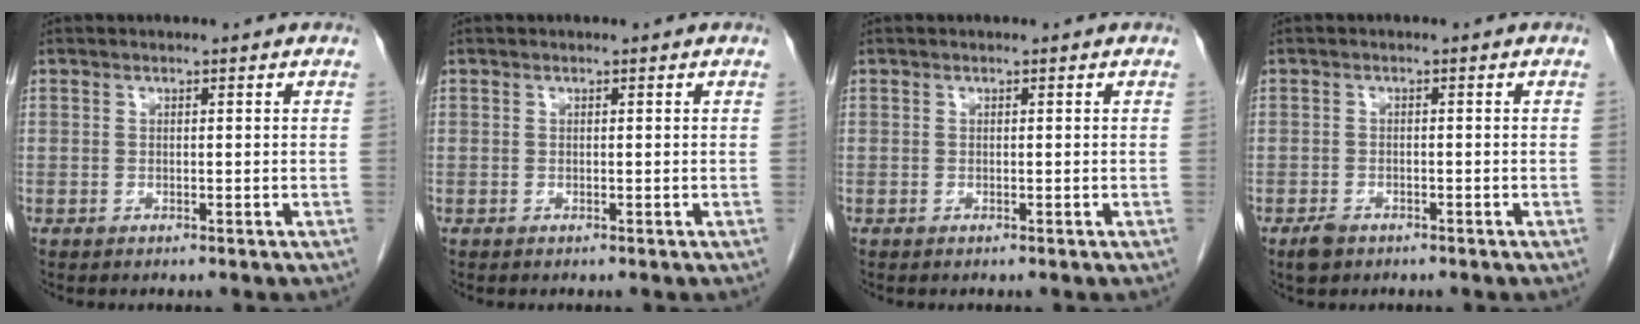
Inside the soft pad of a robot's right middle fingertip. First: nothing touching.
{"total": 0.0}
{"total": 0.0}
{"total": 2.2, "force": [-1.5, 1.2, 0.9], "torque": [-0.023, 0.000, -0.021]}